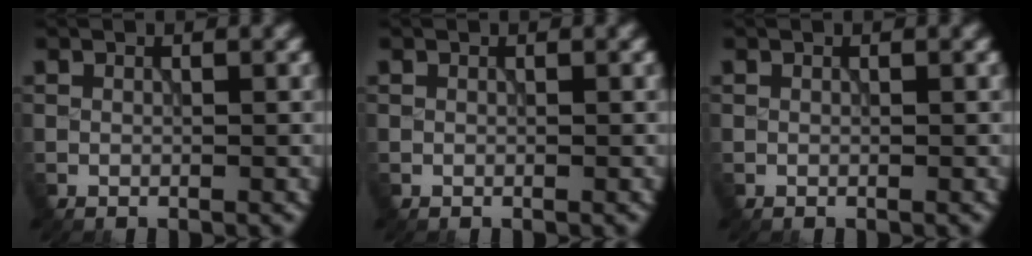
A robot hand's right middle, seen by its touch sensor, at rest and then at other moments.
{"total": 0.0}
{"total": 0.0}